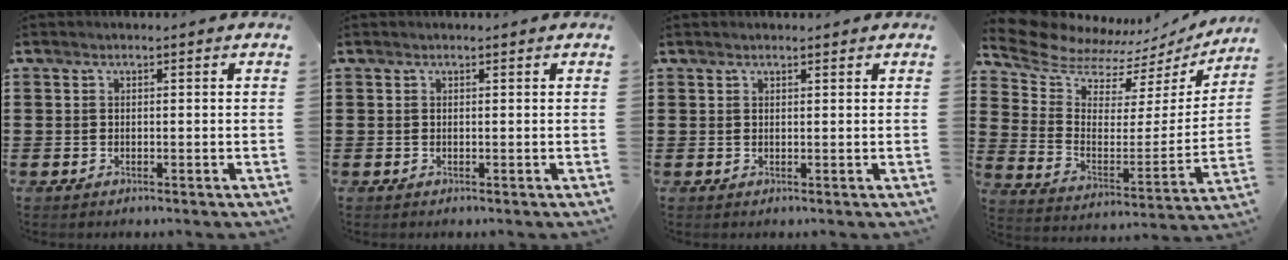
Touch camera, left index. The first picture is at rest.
{"total": 0.0}
{"total": 0.8, "force": [0.7, 0.1, 0.3], "torque": [-0.006, 0.001, 0.013]}
{"total": 8.4, "force": [7.7, 2.8, 1.8], "torque": [-0.082, -0.059, 0.134]}